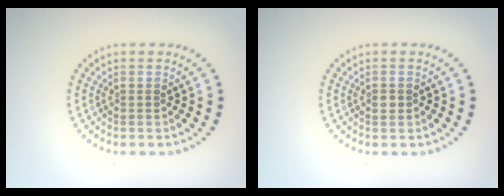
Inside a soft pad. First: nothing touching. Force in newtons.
{"total": 1.0, "press": 1.0, "slide": 0.3}